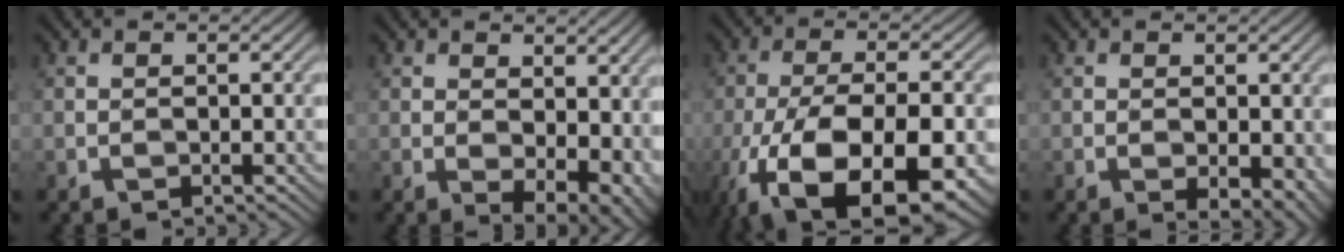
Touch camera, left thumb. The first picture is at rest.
{"total": 7.6, "force": [0.9, 4.5, 6.0], "torque": [-0.079, -0.010, 0.023]}
{"total": 17.3, "force": [-9.3, 7.6, 12.5], "torque": [-0.231, -0.046, -0.136]}
{"total": 3.7, "force": [-0.9, 1.8, 3.1], "torque": [-0.043, -0.008, -0.008]}